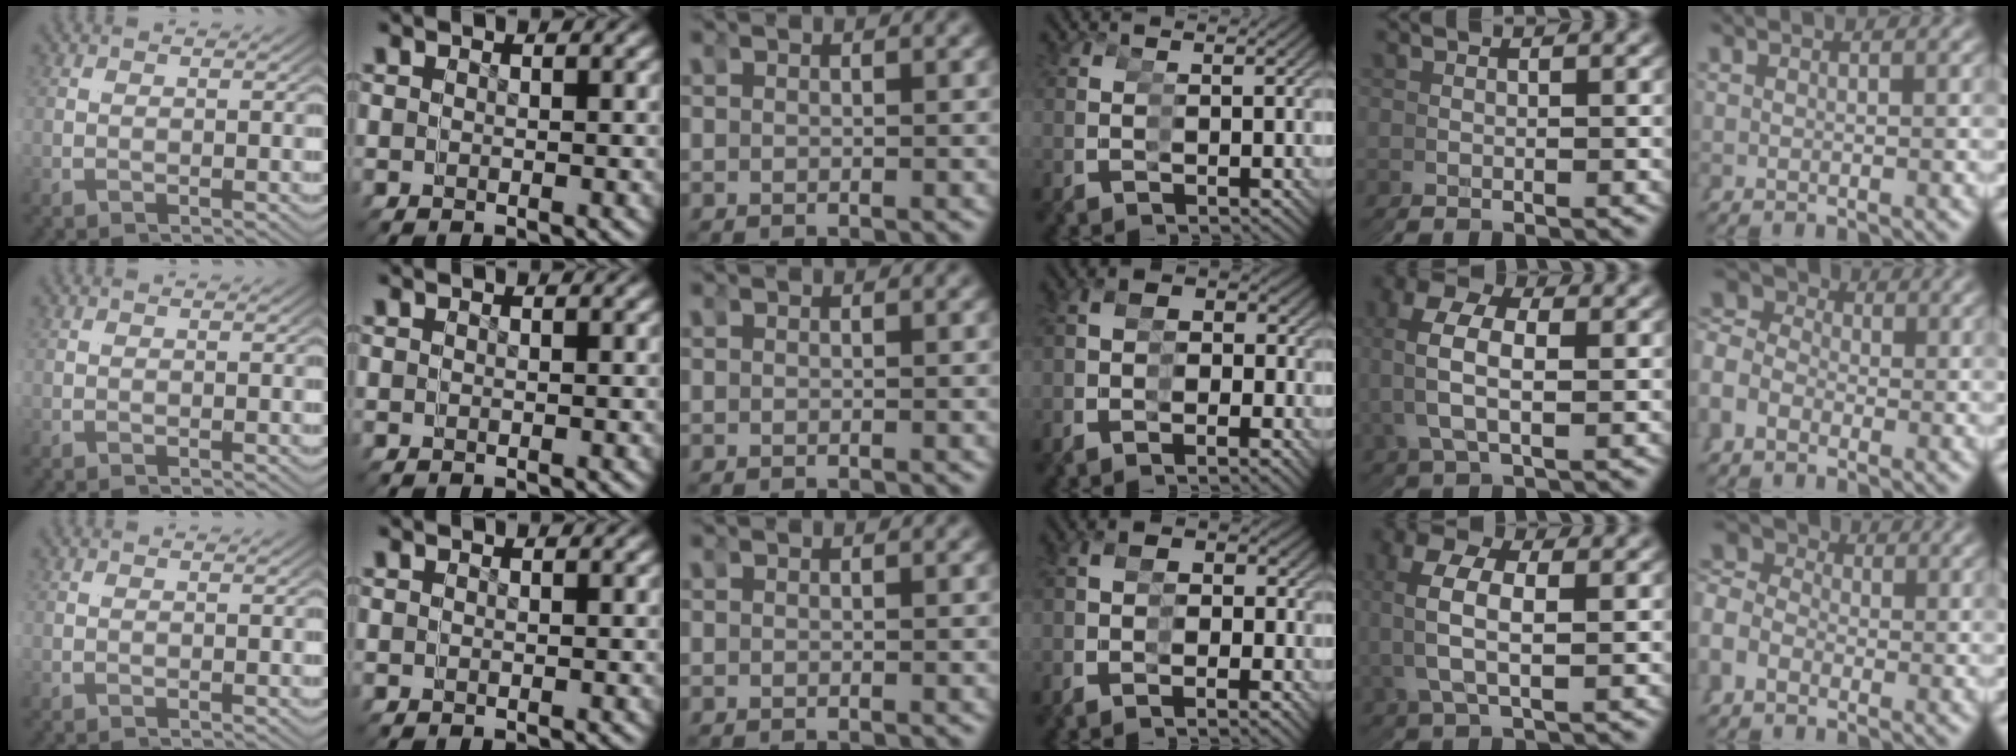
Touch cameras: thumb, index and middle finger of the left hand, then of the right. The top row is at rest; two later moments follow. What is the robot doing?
{"motion": "grasp_and_lifting", "object": "hoodie"}